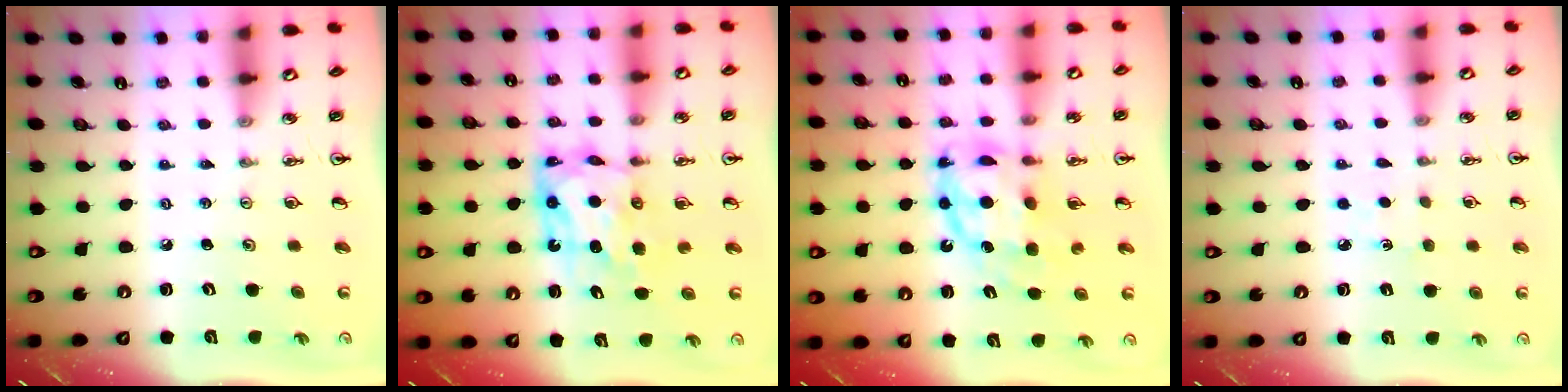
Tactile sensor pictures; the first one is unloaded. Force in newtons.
{"total": 8.1, "press": 8.1, "slide": 0.8}
{"total": 11.3, "press": 11.2, "slide": 1.6}
{"total": 3.3, "press": 3.3, "slide": 0.4}